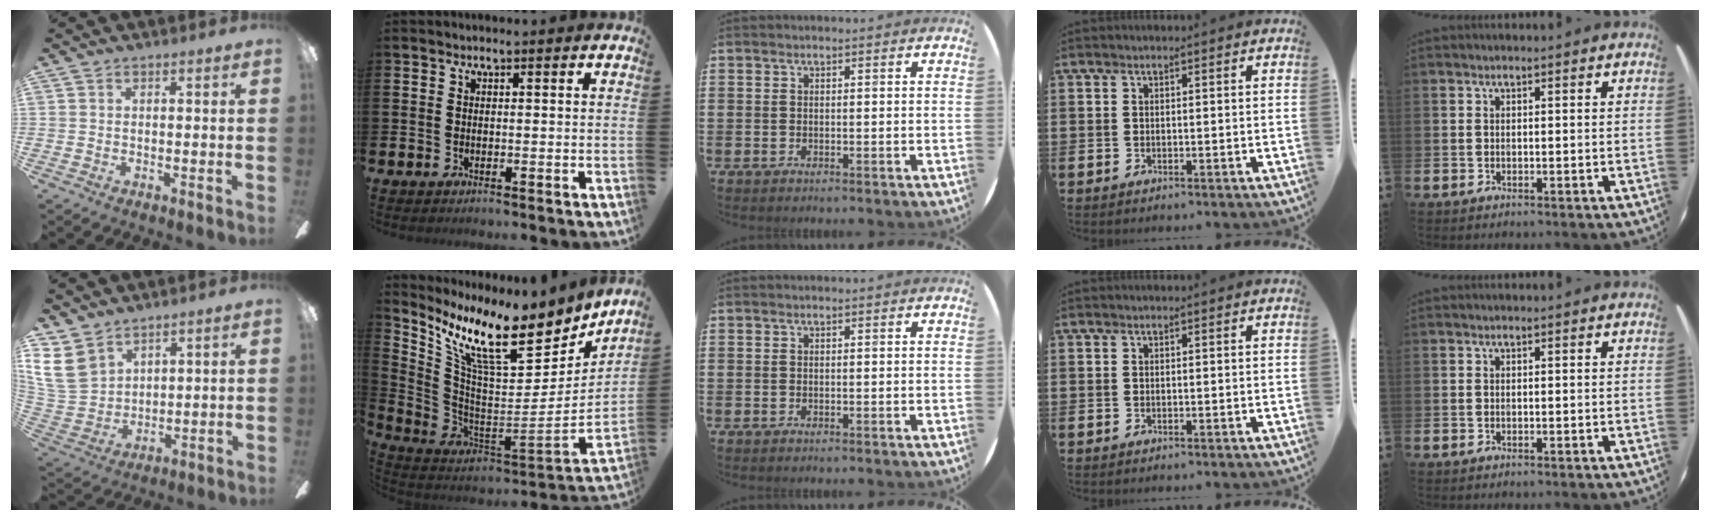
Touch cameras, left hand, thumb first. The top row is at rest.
{"thumb": {"total": 11.0, "force": [6.7, 7.4, 4.7], "torque": [-0.128, -0.020, 0.132]}, "index": {"total": 12.1, "force": [8.4, 3.7, 7.9], "torque": [-0.167, -0.065, 0.142]}}